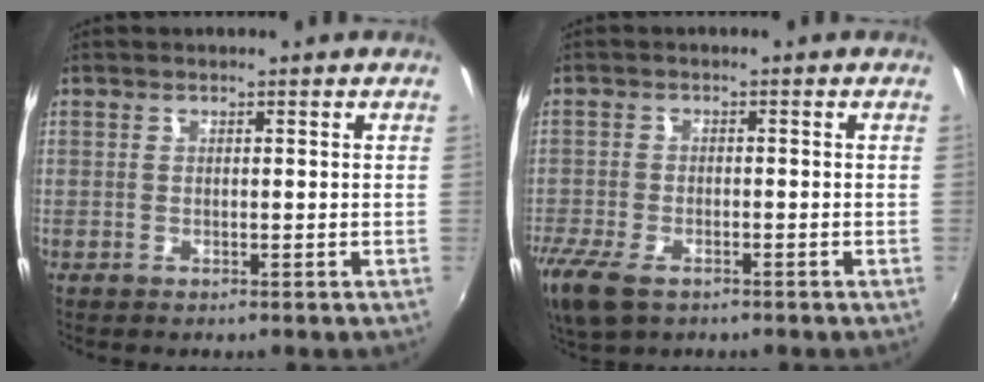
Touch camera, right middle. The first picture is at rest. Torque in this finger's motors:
{"motor_torque": [1.03, -0.80, 0.37, 0.11]}